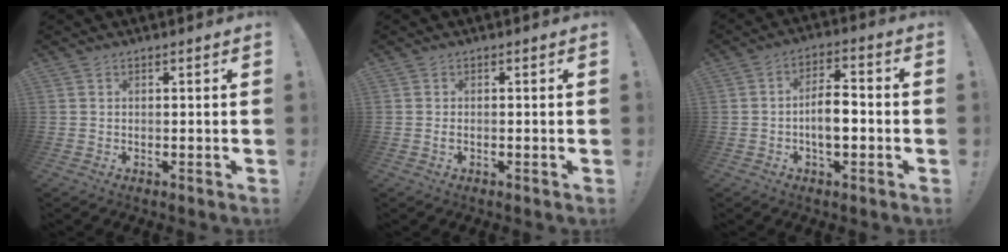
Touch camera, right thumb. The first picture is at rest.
{"total": 0.7, "force": [-0.2, 0.3, 0.6], "torque": [-0.012, 0.002, -0.005]}
{"total": 8.4, "force": [-2.2, 4.0, 7.1], "torque": [-0.120, 0.012, -0.041]}